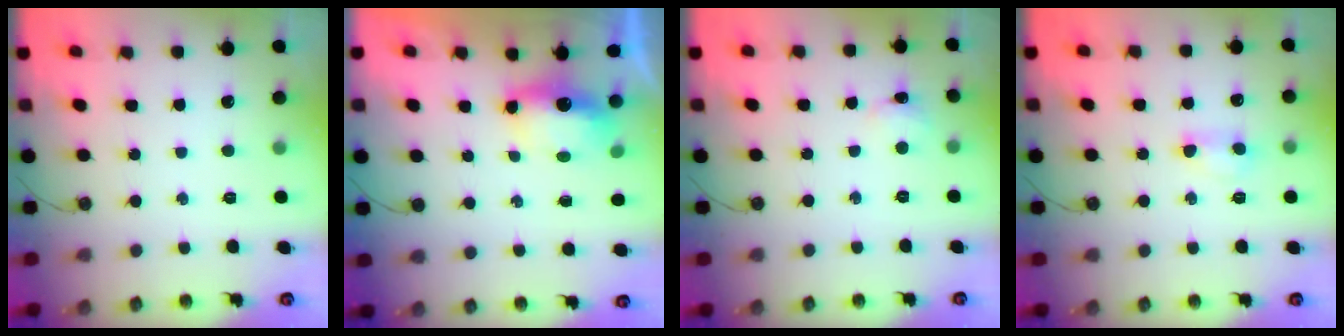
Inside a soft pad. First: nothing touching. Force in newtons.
{"total": 6.2, "press": 6.2, "slide": 0.2}
{"total": 2.0, "press": 1.9, "slide": 0.4}
{"total": 6.6, "press": 6.5, "slide": 1.0}